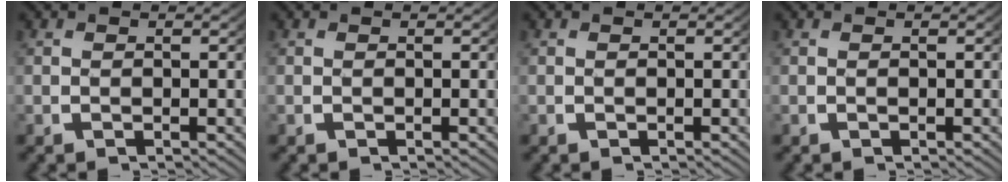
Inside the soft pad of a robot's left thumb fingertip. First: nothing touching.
{"total": 0.0}
{"total": 0.0}
{"total": 0.0}